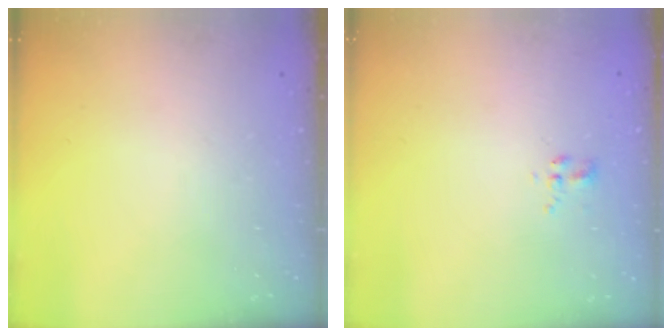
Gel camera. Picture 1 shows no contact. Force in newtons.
{"total": 2.3, "press": 2.0, "slide": 1.1}